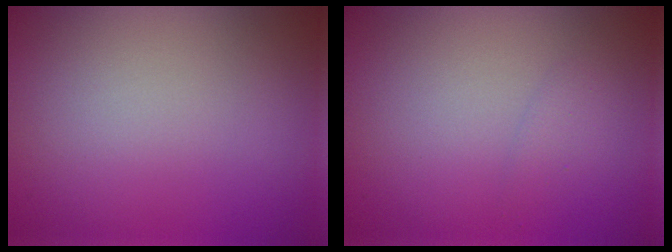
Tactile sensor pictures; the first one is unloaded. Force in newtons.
{"total": 0.9, "press": 0.9, "slide": 0.1}